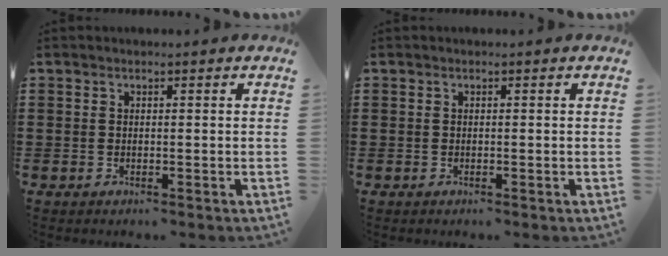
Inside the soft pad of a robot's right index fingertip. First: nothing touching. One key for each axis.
{"total": 0.0}